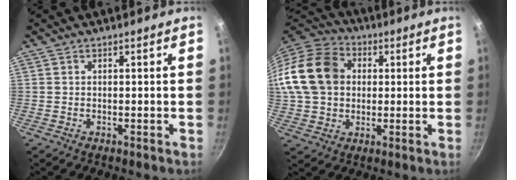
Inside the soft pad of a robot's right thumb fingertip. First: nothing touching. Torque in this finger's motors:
{"motor_torque": [1.50, 2.75, 0.76, -0.53, 0.20]}